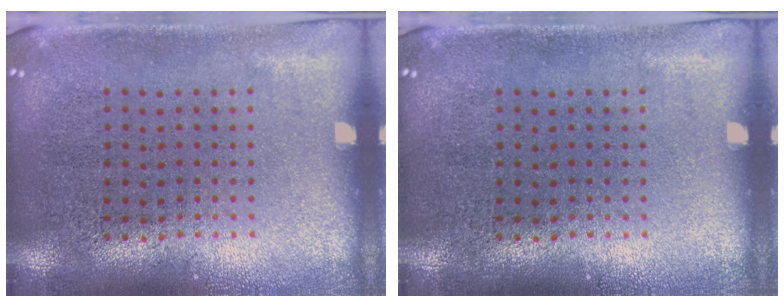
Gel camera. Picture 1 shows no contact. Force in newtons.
{"total": 0.0}